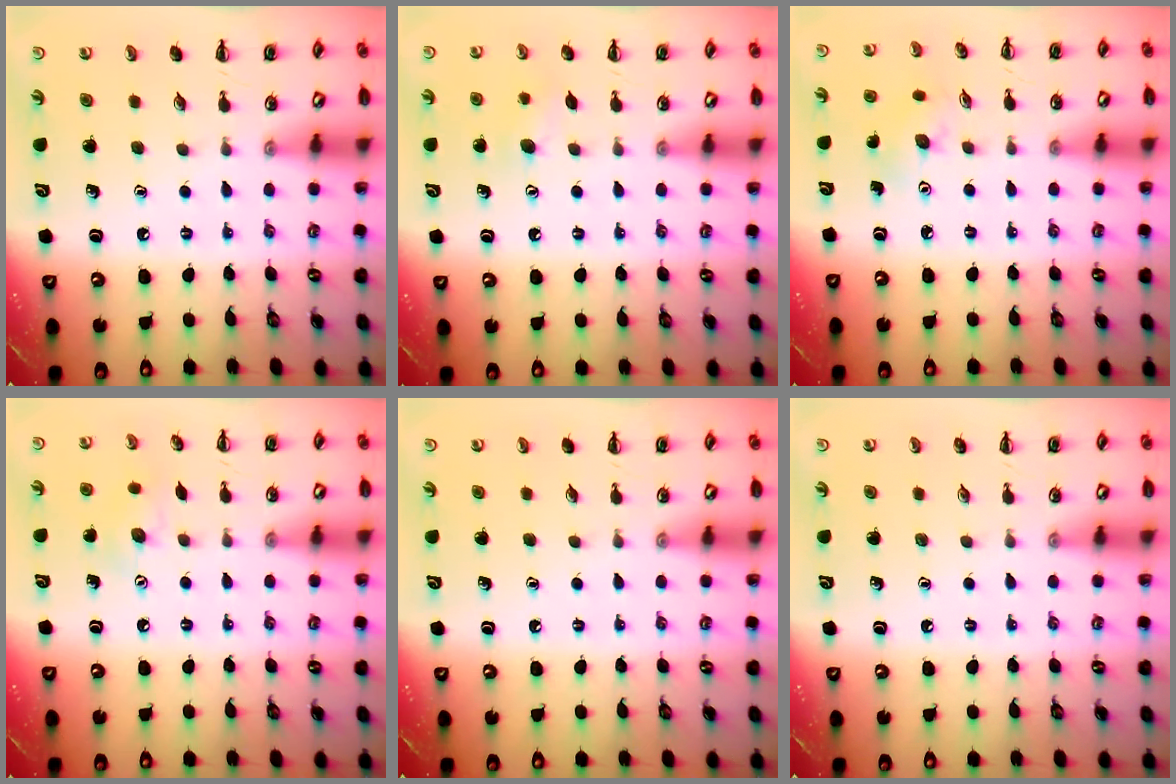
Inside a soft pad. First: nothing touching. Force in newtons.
{"total": 7.0, "press": 6.7, "slide": 1.9}
{"total": 3.2, "press": 3.1, "slide": 0.8}
{"total": 7.0, "press": 6.9, "slide": 1.4}
{"total": 0.0}
{"total": 0.0}